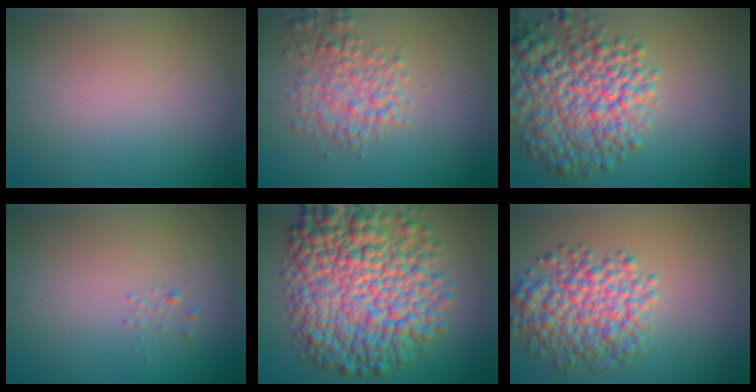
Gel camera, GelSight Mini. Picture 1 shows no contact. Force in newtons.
{"total": 3.1, "press": 3.1, "slide": 0.1}
{"total": 8.8, "press": 8.7, "slide": 0.4}
{"total": 0.7, "press": 0.7, "slide": 0.1}
{"total": 12.8, "press": 12.8, "slide": 0.3}
{"total": 5.8, "press": 5.8, "slide": 0.2}